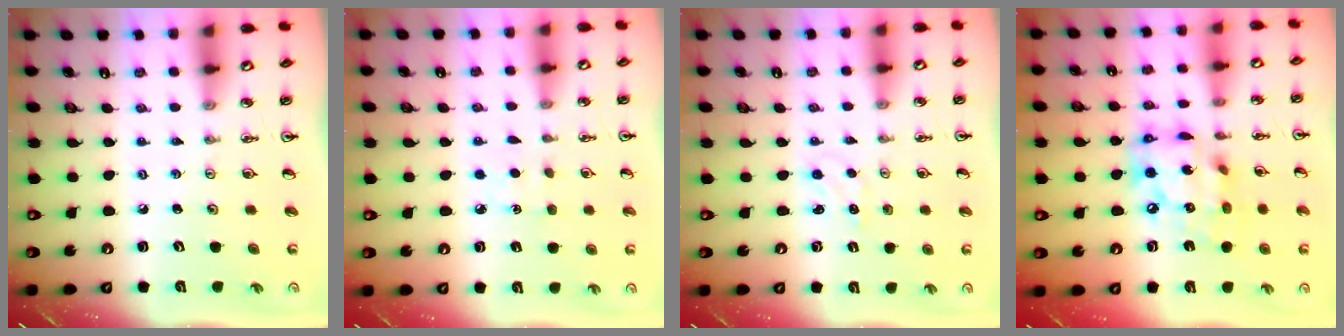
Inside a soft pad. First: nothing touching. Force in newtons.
{"total": 3.4, "press": 3.4, "slide": 0.4}
{"total": 2.3, "press": 2.3, "slide": 0.2}
{"total": 16.0, "press": 15.9, "slide": 1.5}